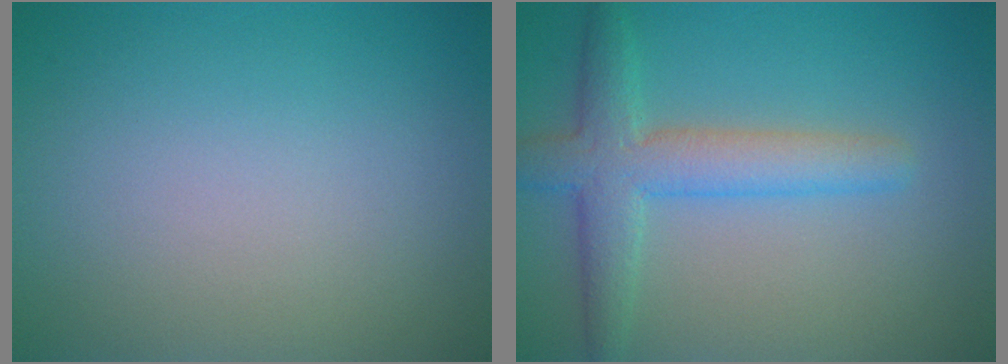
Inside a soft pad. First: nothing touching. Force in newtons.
{"total": 4.7, "press": 4.7, "slide": 0.3}